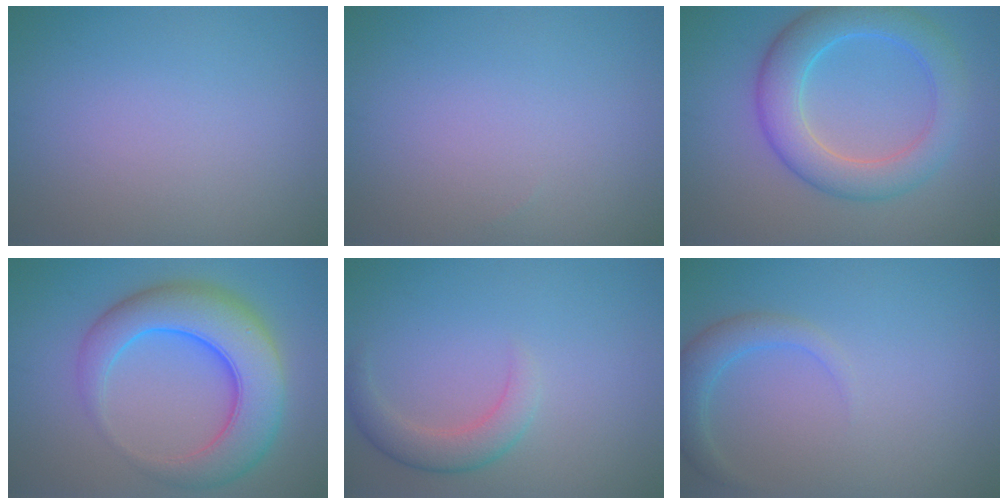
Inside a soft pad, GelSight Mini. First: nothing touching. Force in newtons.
{"total": 0.0}
{"total": 6.1, "press": 6.1, "slide": 0.1}
{"total": 8.7, "press": 8.7, "slide": 0.1}
{"total": 2.8, "press": 2.8, "slide": 0.1}
{"total": 2.4, "press": 2.4, "slide": 0.2}